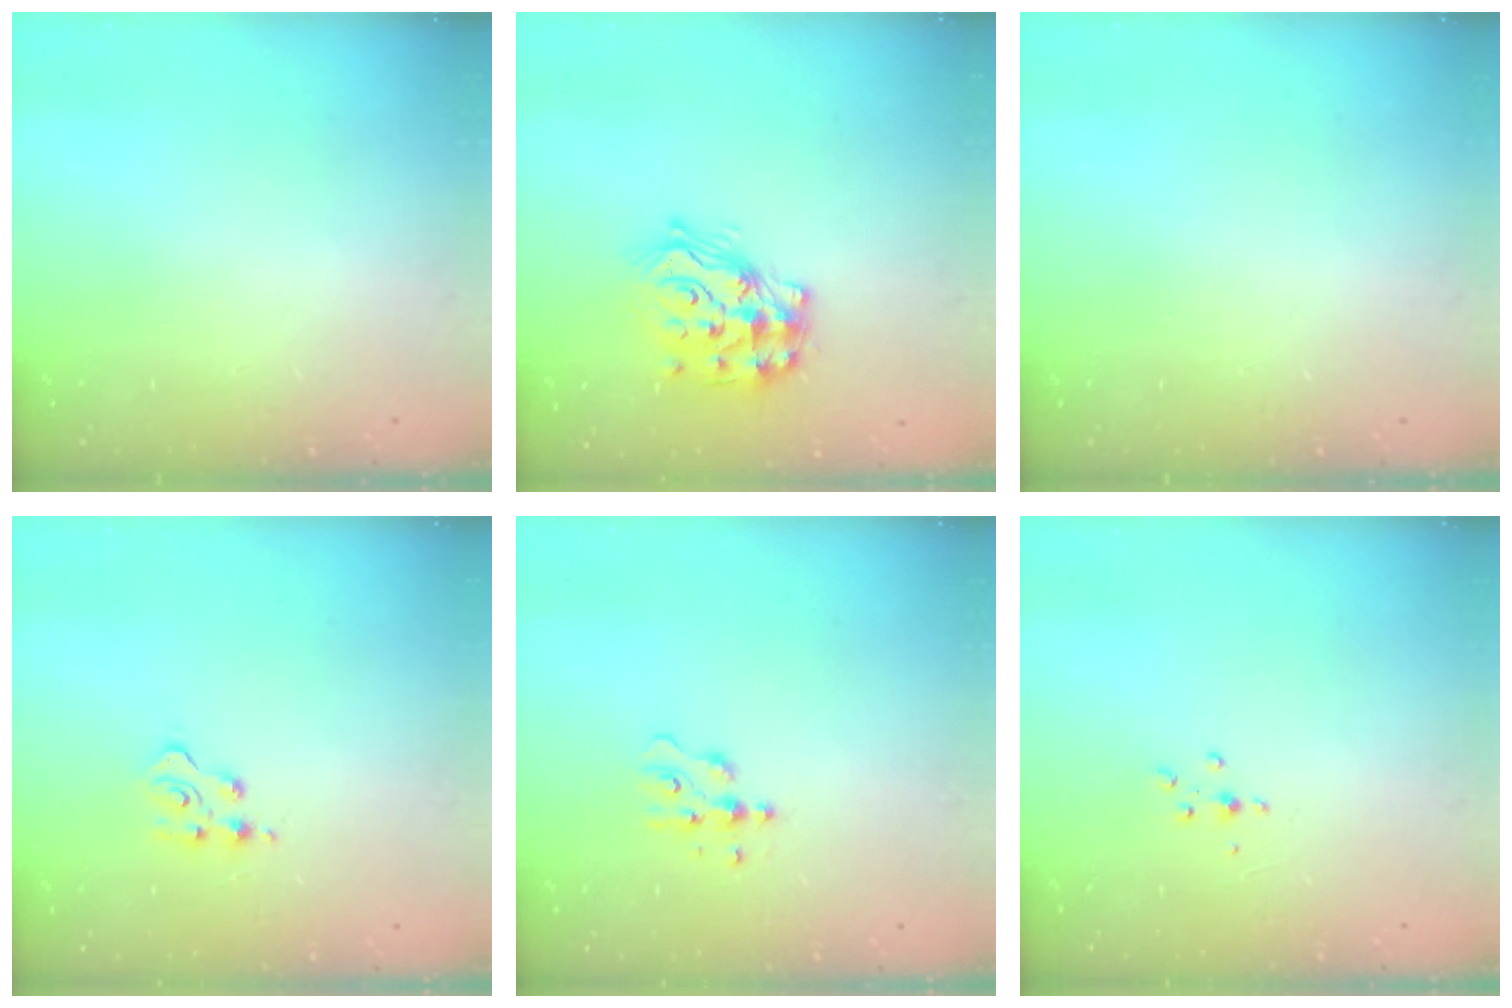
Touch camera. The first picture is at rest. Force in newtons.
{"total": 16.7, "press": 16.6, "slide": 1.1}
{"total": 0.0}
{"total": 3.9, "press": 3.8, "slide": 0.5}
{"total": 3.7, "press": 3.6, "slide": 0.4}
{"total": 2.9, "press": 2.9, "slide": 0.4}